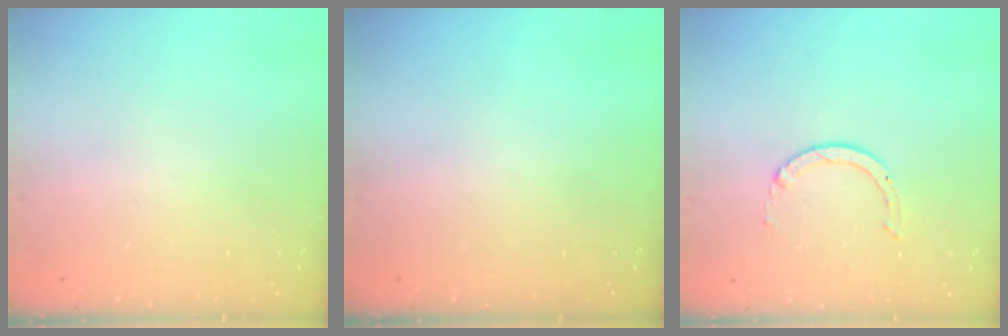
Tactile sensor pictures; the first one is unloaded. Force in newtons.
{"total": 0.0}
{"total": 1.5, "press": 1.5, "slide": 0.2}